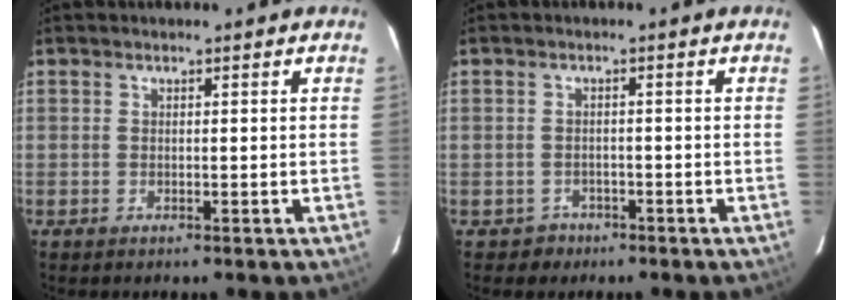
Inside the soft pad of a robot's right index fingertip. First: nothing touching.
{"total": 2.9, "force": [-1.7, 2.3, -0.1], "torque": [-0.006, 0.006, -0.024]}